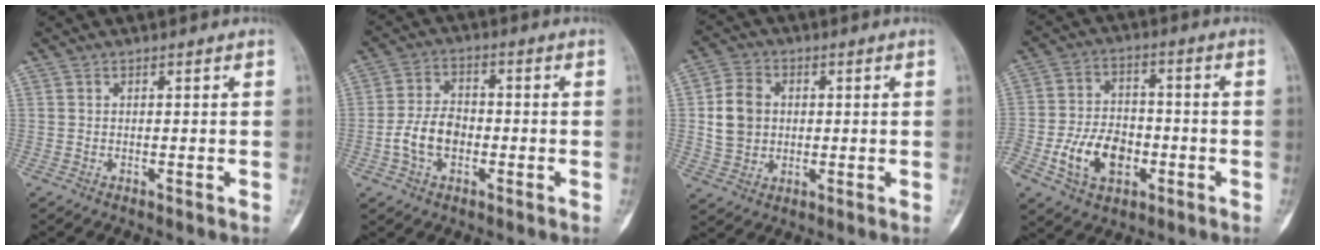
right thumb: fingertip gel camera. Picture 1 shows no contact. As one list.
[{"total": 7.7, "force": [-1.9, 5.1, 5.4], "torque": [-0.095, 0.022, -0.042]}, {"total": 8.7, "force": [0.7, 7.2, 4.8], "torque": [-0.072, 0.006, 0.015]}, {"total": 12.1, "force": [-4.0, 8.2, 7.9], "torque": [-0.128, 0.023, -0.069]}]